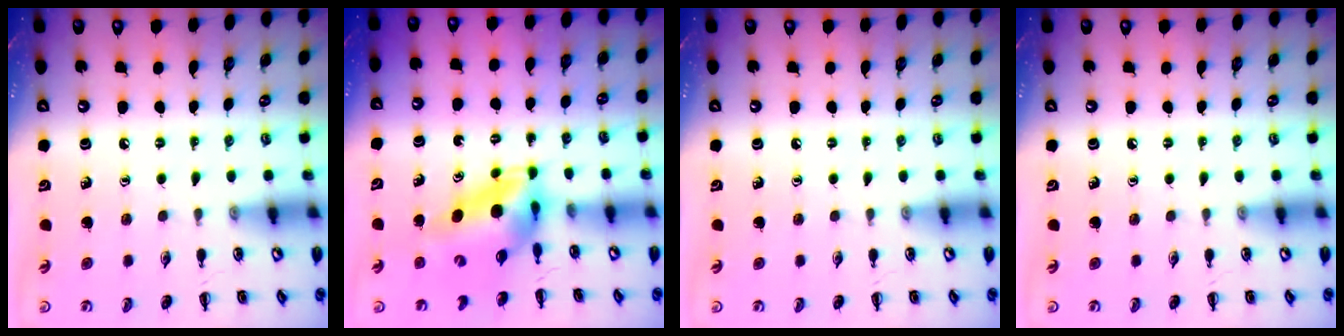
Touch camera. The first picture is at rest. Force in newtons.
{"total": 5.8, "press": 5.6, "slide": 1.5}
{"total": 0.0}
{"total": 0.0}